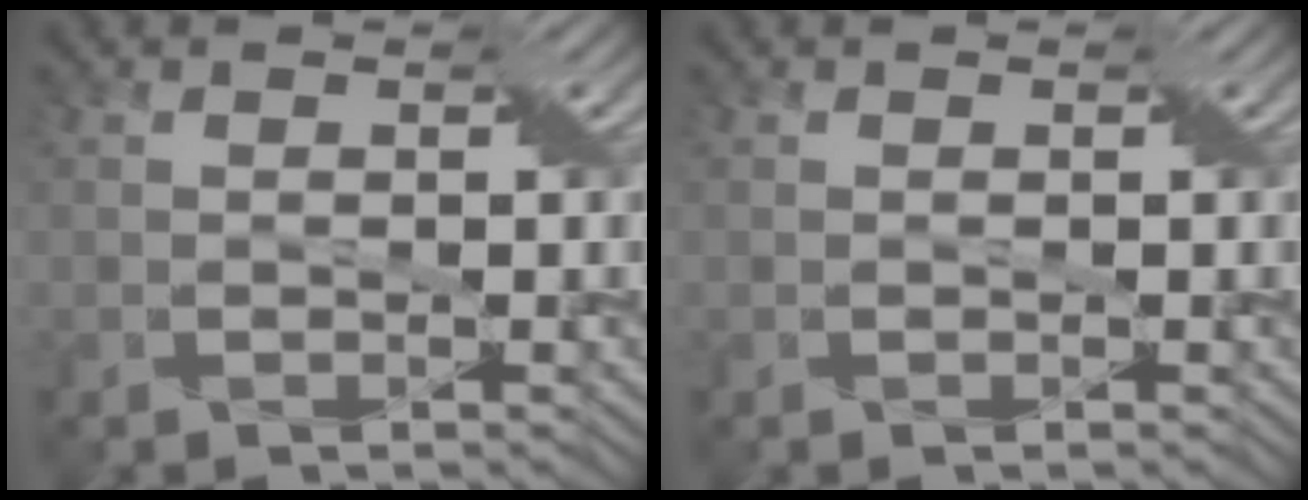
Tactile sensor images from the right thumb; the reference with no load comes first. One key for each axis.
{"total": 0.0}